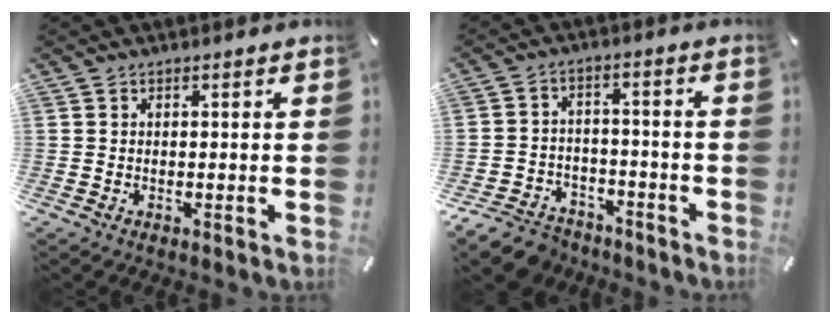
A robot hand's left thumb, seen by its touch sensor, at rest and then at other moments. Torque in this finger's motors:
{"motor_torque": [-0.15, 0.28, 0.14, 0.15, 0.01]}